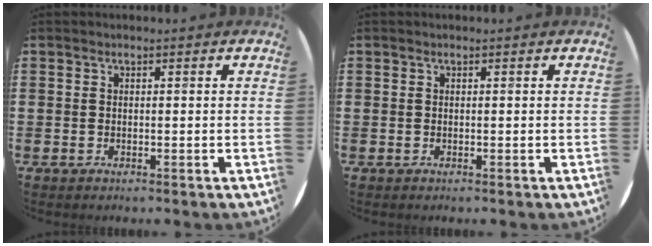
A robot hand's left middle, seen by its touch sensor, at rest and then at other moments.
{"total": 0.0}